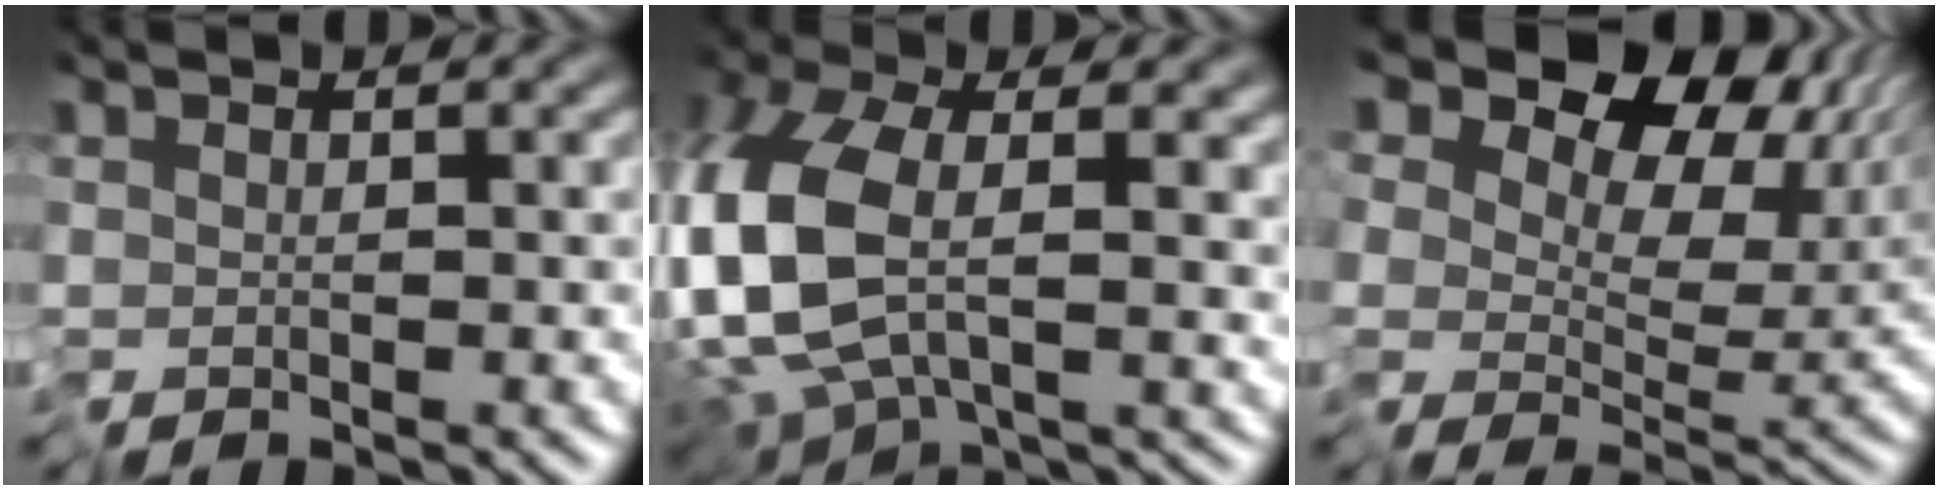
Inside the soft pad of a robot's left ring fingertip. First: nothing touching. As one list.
[{"total": 11.6, "force": [-1.1, 6.4, 9.5], "torque": [-0.242, -0.018, -0.018]}, {"total": 13.2, "force": [6.7, 8.4, 7.7], "torque": [-0.102, 0.037, 0.100]}]